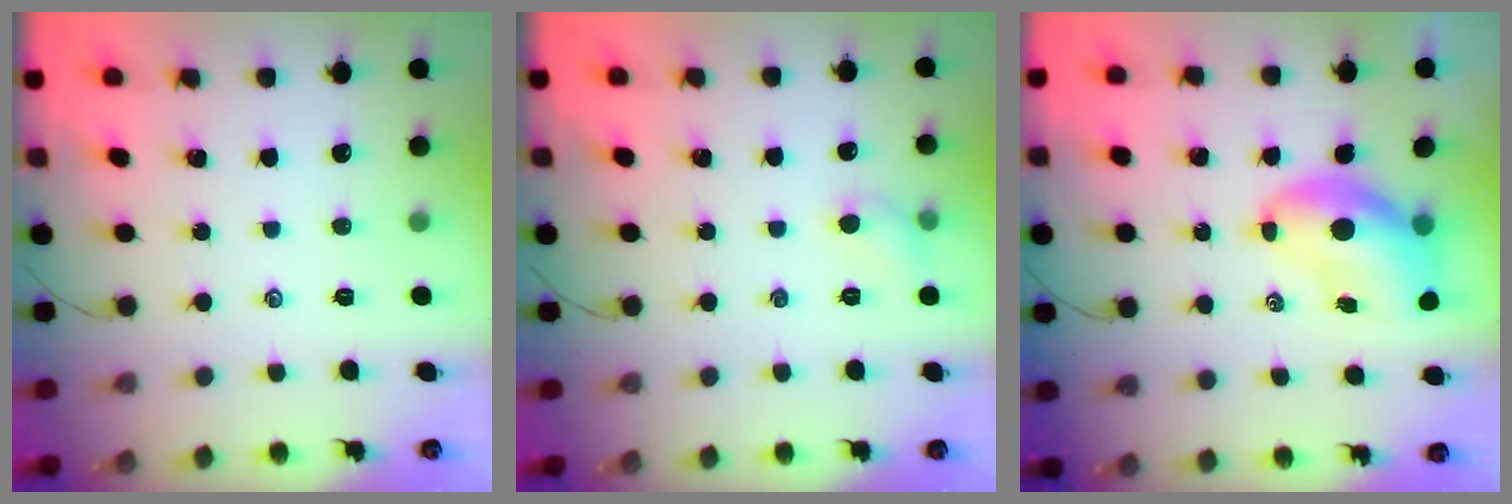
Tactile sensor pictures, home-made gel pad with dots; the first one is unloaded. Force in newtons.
{"total": 4.8, "press": 4.6, "slide": 1.2}
{"total": 9.1, "press": 8.7, "slide": 2.5}